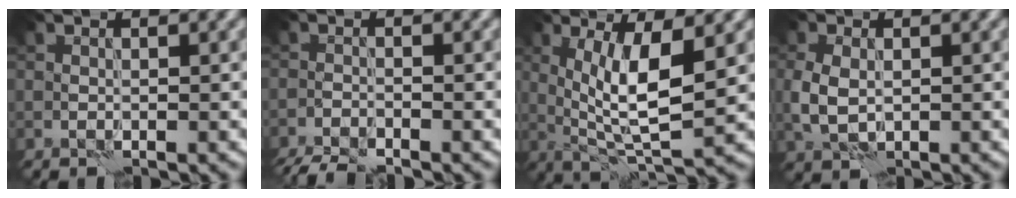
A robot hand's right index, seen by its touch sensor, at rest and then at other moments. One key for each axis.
{"total": 3.4, "fx": -3.2, "fy": 0.2, "fz": 1.1, "tx": -0.023, "ty": -0.018, "tz": -0.065}
{"total": 6.6, "fx": 1.2, "fy": 1.6, "fz": 6.3, "tx": -0.115, "ty": -0.007, "tz": 0.027}
{"total": 3.1, "fx": 0.0, "fy": 2.2, "fz": 2.2, "tx": -0.056, "ty": 0.001, "tz": 0.000}